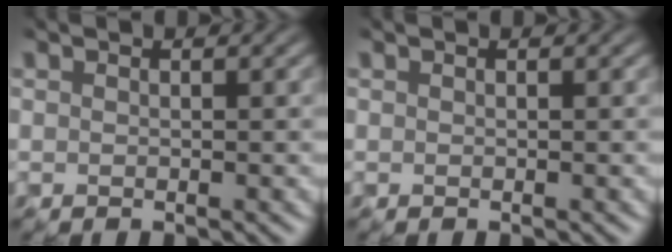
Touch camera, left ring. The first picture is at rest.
{"total": 0.0}